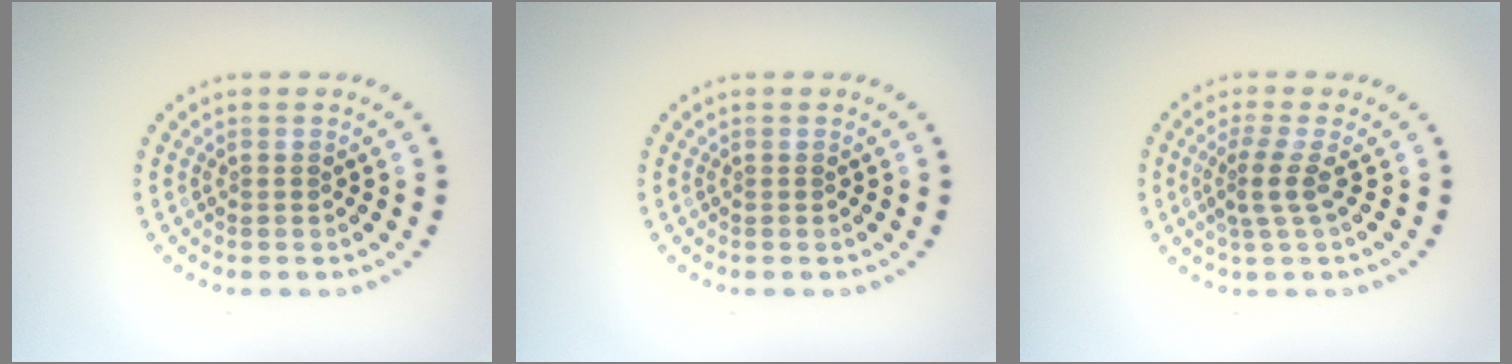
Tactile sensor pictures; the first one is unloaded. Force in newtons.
{"total": 0.0}
{"total": 2.4, "press": 1.7, "slide": 1.8}